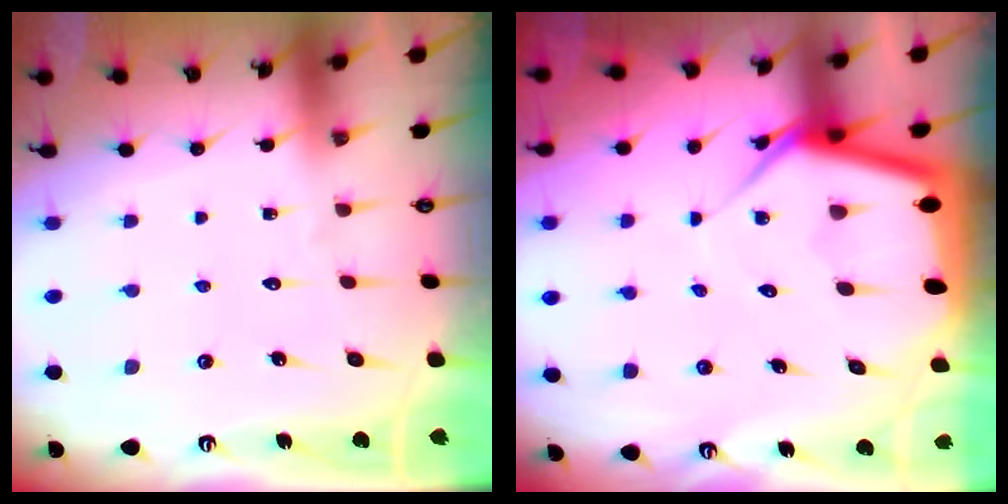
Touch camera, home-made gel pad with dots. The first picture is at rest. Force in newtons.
{"total": 9.6, "press": 9.6, "slide": 0.8}